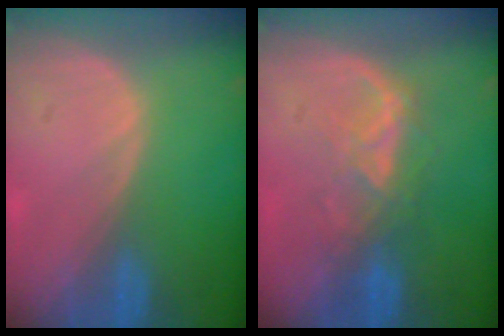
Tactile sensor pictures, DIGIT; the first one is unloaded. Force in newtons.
{"total": 4.6, "press": 4.6, "slide": 0.6}